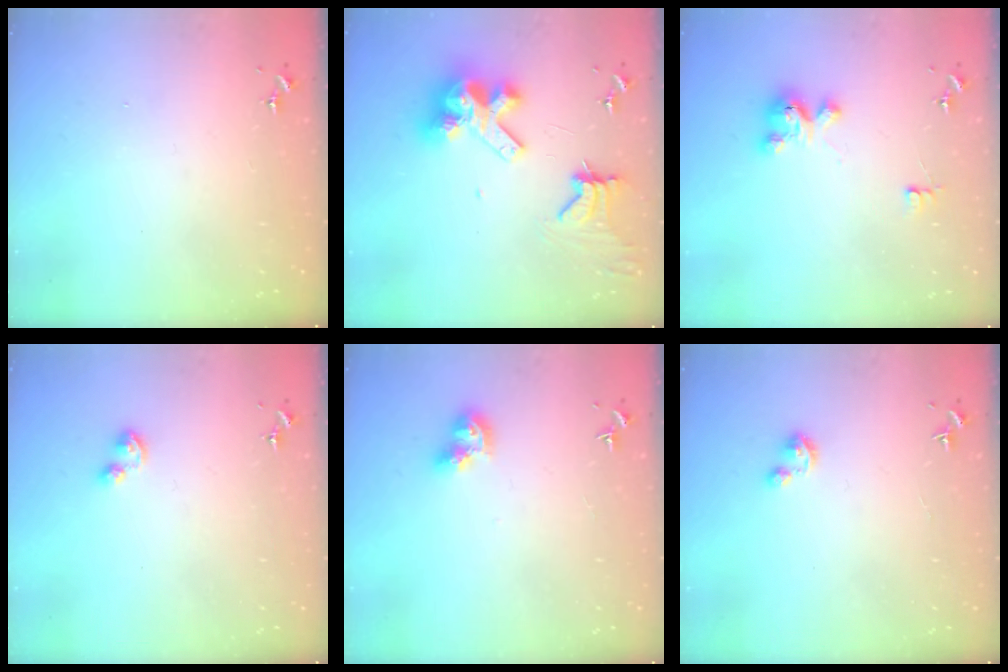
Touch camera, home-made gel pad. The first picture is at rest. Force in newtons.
{"total": 15.2, "press": 15.0, "slide": 2.0}
{"total": 4.2, "press": 4.2, "slide": 0.3}
{"total": 3.0, "press": 3.0, "slide": 0.4}
{"total": 9.3, "press": 9.2, "slide": 1.2}
{"total": 2.7, "press": 2.7, "slide": 0.3}